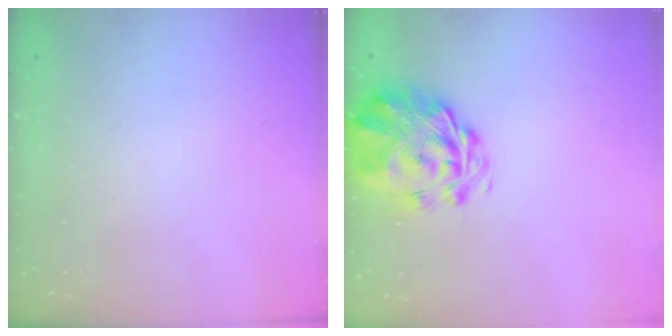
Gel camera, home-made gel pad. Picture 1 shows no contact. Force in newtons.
{"total": 3.3, "press": 2.9, "slide": 1.5}